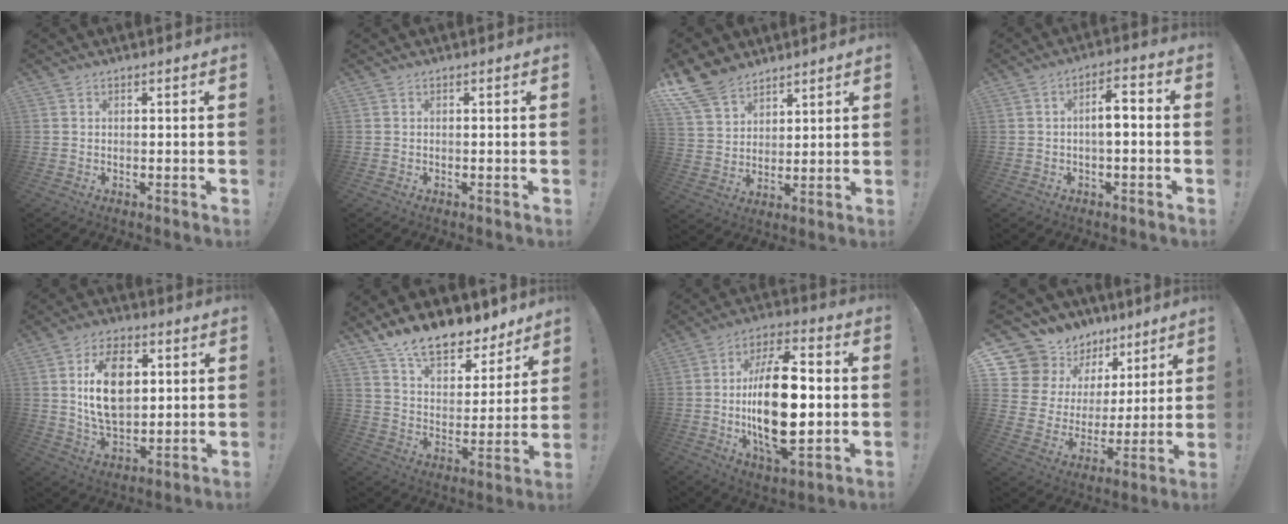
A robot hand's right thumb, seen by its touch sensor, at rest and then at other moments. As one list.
[{"total": 0.0}, {"total": 12.2, "force": [9.1, 7.1, 3.8], "torque": [-0.076, -0.058, 0.180]}, {"total": 5.7, "force": [-0.9, 1.8, 5.3], "torque": [-0.080, 0.005, -0.021]}, {"total": 15.8, "force": [3.3, 10.0, 11.8], "torque": [-0.197, -0.003, 0.053]}, {"total": 13.3, "force": [11.4, 4.8, 4.9], "torque": [-0.087, -0.094, 0.204]}, {"total": 22.2, "force": [-1.3, 10.3, 19.6], "torque": [-0.351, -0.007, -0.026]}, {"total": 12.4, "force": [9.4, 7.6, 2.4], "torque": [-0.055, -0.081, 0.188]}]